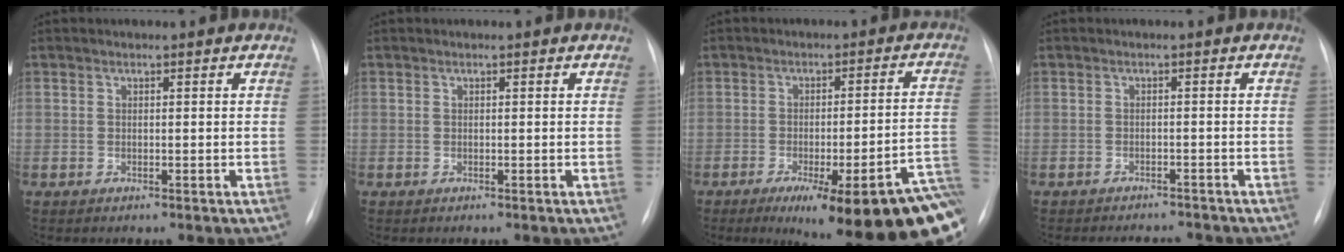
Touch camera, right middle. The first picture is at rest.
{"total": 0.0}
{"total": 23.0, "force": [-14.4, 2.8, 17.8], "torque": [-0.128, -0.002, -0.185]}
{"total": 5.6, "force": [-5.3, 1.4, 1.0], "torque": [-0.009, 0.000, -0.065]}